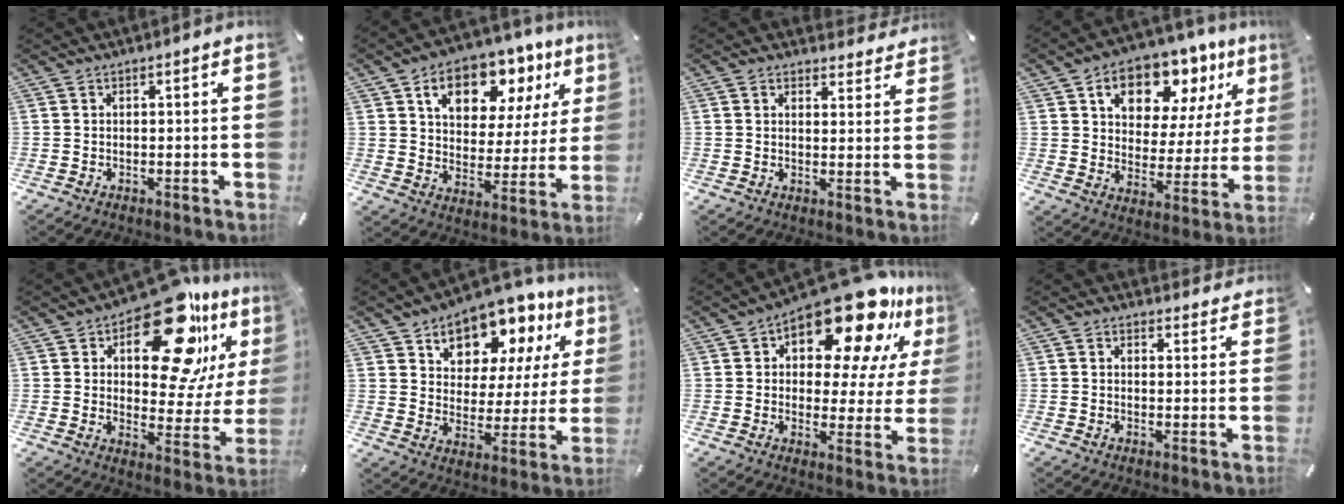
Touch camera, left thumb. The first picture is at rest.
{"total": 14.5, "force": [8.8, 9.1, 7.1], "torque": [-0.109, -0.050, 0.152]}
{"total": 2.9, "force": [2.1, 1.9, 0.5], "torque": [-0.001, -0.013, 0.035]}
{"total": 14.6, "force": [9.8, 8.9, 6.3], "torque": [-0.100, -0.070, 0.171]}
{"total": 22.9, "force": [13.7, 11.0, 14.8], "torque": [-0.196, -0.091, 0.226]}
{"total": 12.0, "force": [9.9, 6.3, 2.2], "torque": [-0.042, -0.099, 0.175]}
{"total": 20.3, "force": [13.8, 8.8, 12.0], "torque": [-0.171, -0.103, 0.228]}
{"total": 2.2, "force": [1.7, 1.3, 0.3], "torque": [-0.001, -0.006, 0.028]}